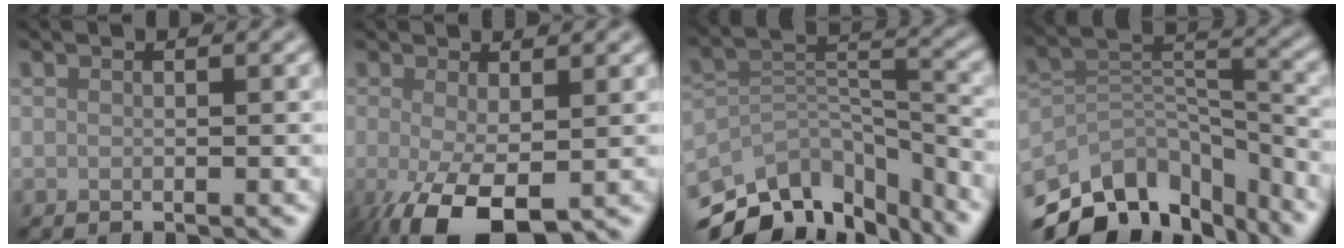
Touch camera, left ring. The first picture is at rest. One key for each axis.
{"total": 6.2, "fx": -2.1, "fy": 2.6, "fz": 5.3, "tx": -0.113, "ty": -0.017, "tz": -0.035}
{"total": 10.0, "fx": -7.9, "fy": 4.6, "fz": 4.1, "tx": -0.080, "ty": 0.004, "tz": -0.131}
{"total": 11.1, "fx": -8.5, "fy": 5.4, "fz": 4.7, "tx": -0.094, "ty": 0.005, "tz": -0.139}